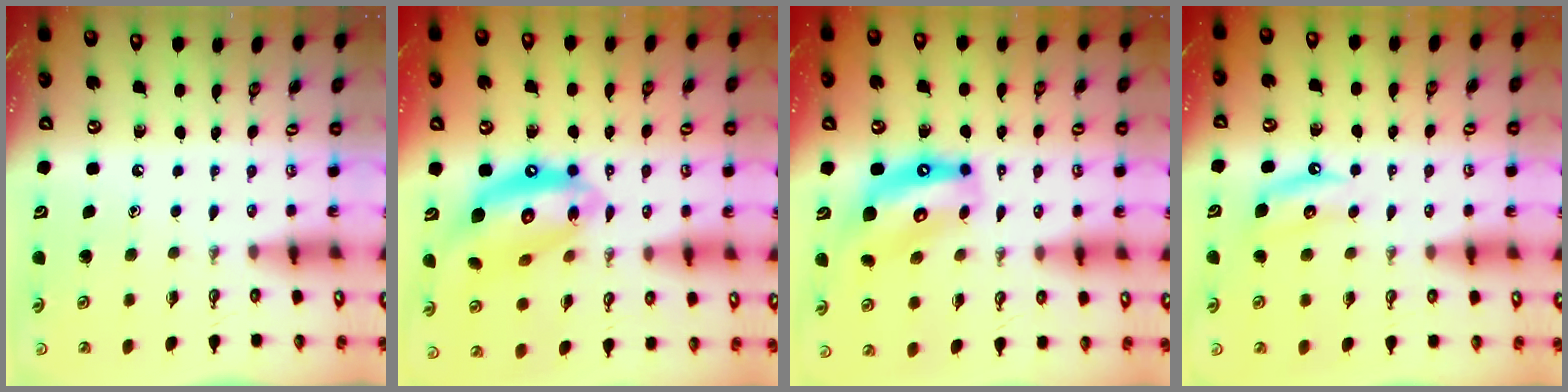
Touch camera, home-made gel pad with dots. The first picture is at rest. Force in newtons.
{"total": 15.8, "press": 15.7, "slide": 1.7}
{"total": 10.8, "press": 10.7, "slide": 1.2}
{"total": 4.3, "press": 4.3, "slide": 0.4}